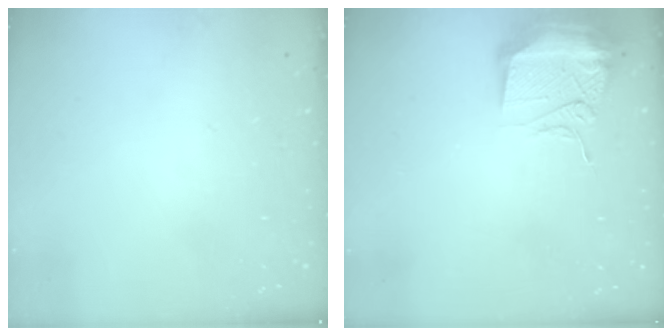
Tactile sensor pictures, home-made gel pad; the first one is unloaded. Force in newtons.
{"total": 13.6, "press": 13.3, "slide": 2.8}